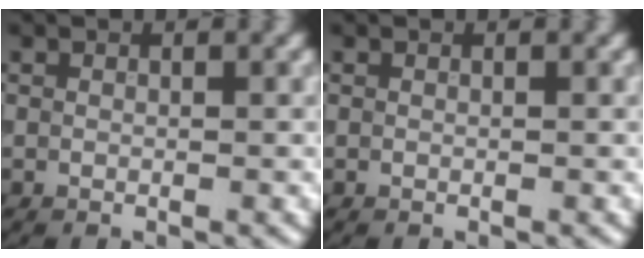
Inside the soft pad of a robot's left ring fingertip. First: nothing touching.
{"total": 0.0}